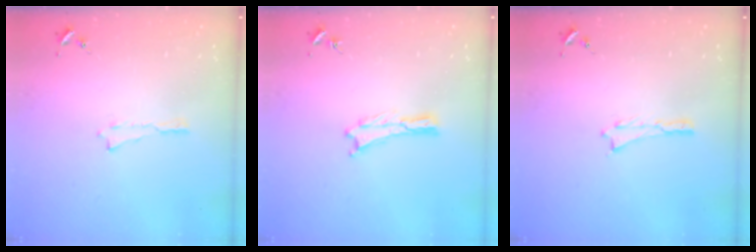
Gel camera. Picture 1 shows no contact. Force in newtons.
{"total": 0.0}
{"total": 0.0}